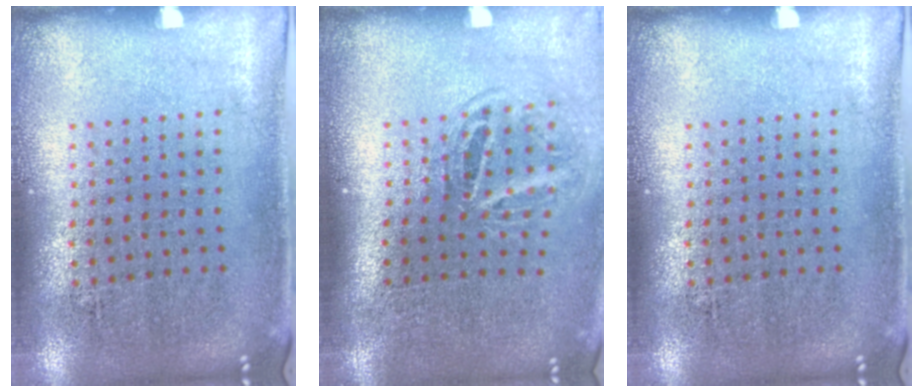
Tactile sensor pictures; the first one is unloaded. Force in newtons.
{"total": 1.8, "press": 1.2, "slide": 1.4}
{"total": 0.0}